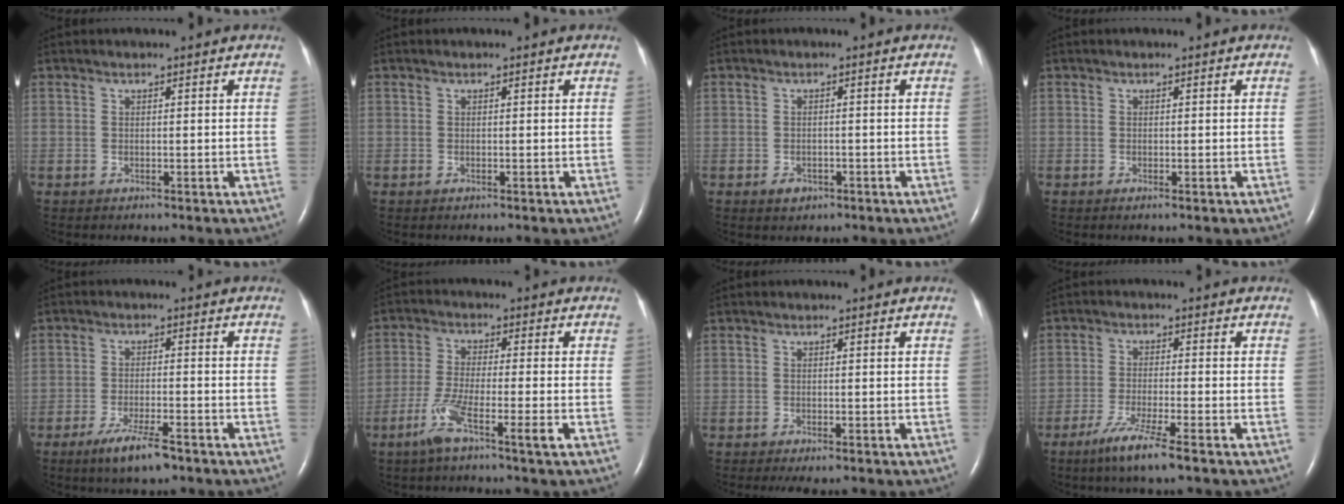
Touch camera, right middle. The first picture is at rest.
{"total": 0.0}
{"total": 2.0, "force": [-1.1, 1.3, 1.0], "torque": [-0.018, 0.002, -0.008]}
{"total": 0.6, "force": [-0.3, 0.1, 0.5], "torque": [-0.011, -0.003, -0.003]}
{"total": 6.4, "force": [-4.3, 0.9, 4.6], "torque": [-0.096, -0.013, -0.073]}
{"total": 6.4, "force": [-3.6, -0.2, 5.3], "torque": [-0.110, -0.011, -0.072]}
{"total": 2.5, "force": [-1.9, 0.6, 1.6], "torque": [-0.023, -0.008, -0.024]}
{"total": 6.7, "force": [-4.4, -0.1, 5.1], "torque": [-0.104, -0.019, -0.081]}